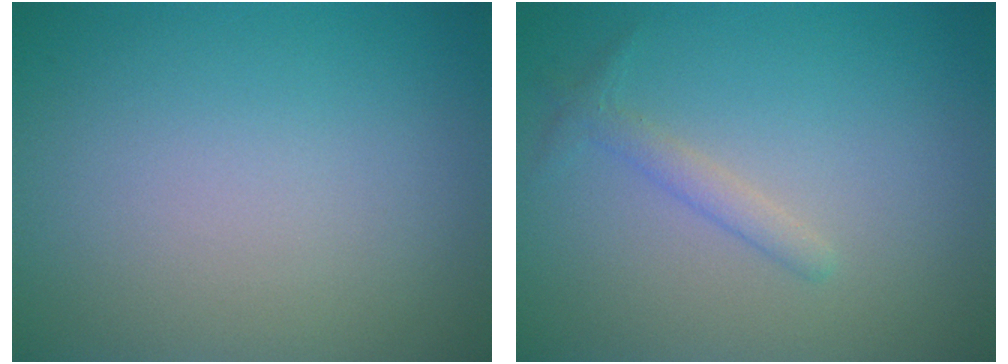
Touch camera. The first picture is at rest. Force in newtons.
{"total": 1.4, "press": 1.4, "slide": 0.0}